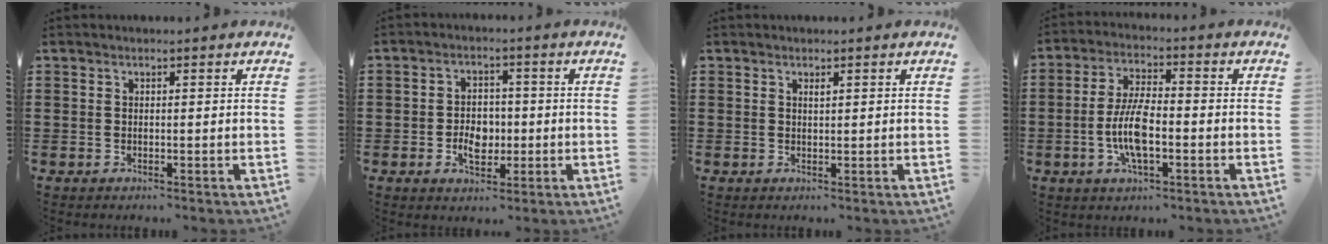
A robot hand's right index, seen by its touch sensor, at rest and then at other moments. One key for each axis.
{"total": 4.6, "fx": -1.0, "fy": 3.2, "fz": 3.2, "tx": -0.055, "ty": 0.005, "tz": -0.019}
{"total": 0.6, "fx": 0.3, "fy": 0.0, "fz": 0.5, "tx": -0.010, "ty": -0.003, "tz": 0.007}
{"total": 8.1, "fx": -1.8, "fy": 2.8, "fz": 7.3, "tx": -0.165, "ty": -0.007, "tz": -0.041}